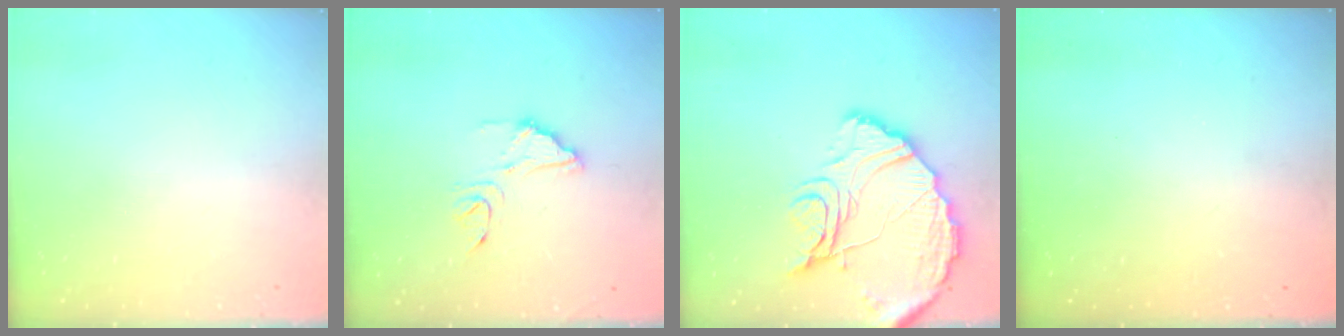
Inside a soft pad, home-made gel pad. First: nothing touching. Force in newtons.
{"total": 11.5, "press": 11.5, "slide": 0.9}
{"total": 15.8, "press": 15.7, "slide": 1.4}
{"total": 3.3, "press": 3.3, "slide": 0.1}